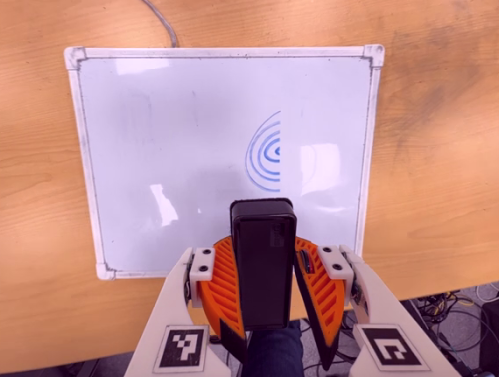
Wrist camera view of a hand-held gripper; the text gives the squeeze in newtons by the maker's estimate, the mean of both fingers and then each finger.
{"total": 8.0, "left": 8.3, "right": 7.8}